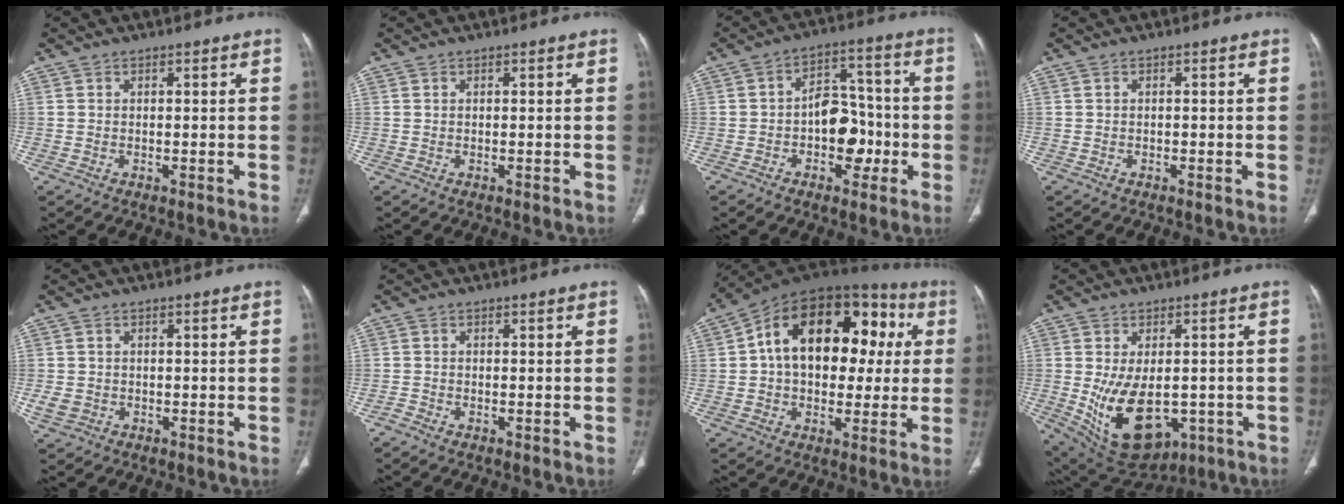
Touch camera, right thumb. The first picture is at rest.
{"total": 0.0}
{"total": 10.2, "force": [-2.6, 6.9, 7.1], "torque": [-0.065, 0.041, -0.042]}
{"total": 0.0}
{"total": 2.8, "force": [-0.8, 2.4, 1.2], "torque": [-0.025, 0.004, -0.009]}
{"total": 1.1, "force": [-0.9, 0.5, 0.4], "torque": [-0.011, 0.004, -0.020]}
{"total": 23.5, "force": [3.6, 14.7, 18.0], "torque": [-0.243, 0.046, 0.048]}
{"total": 15.8, "force": [-3.3, 9.7, 12.0], "torque": [-0.193, -0.008, -0.018]}